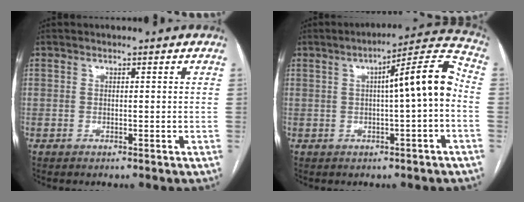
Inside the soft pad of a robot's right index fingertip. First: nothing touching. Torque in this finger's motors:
{"motor_torque": [1.03, -0.17, 0.45, 0.08]}